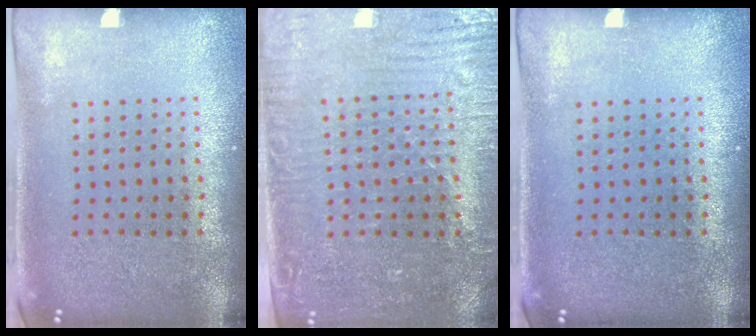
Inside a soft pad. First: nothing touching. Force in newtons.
{"total": 3.7, "press": 3.3, "slide": 1.7}
{"total": 0.0}